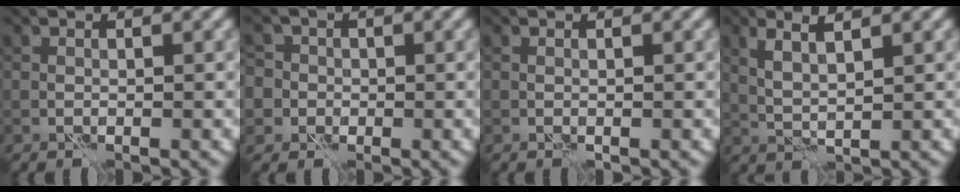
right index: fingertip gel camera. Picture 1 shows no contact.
{"total": 6.0, "force": [-0.3, 5.7, 1.8], "torque": [-0.031, 0.025, -0.041]}
{"total": 0.0}
{"total": 2.9, "force": [1.5, 0.6, 2.4], "torque": [-0.054, -0.002, 0.032]}